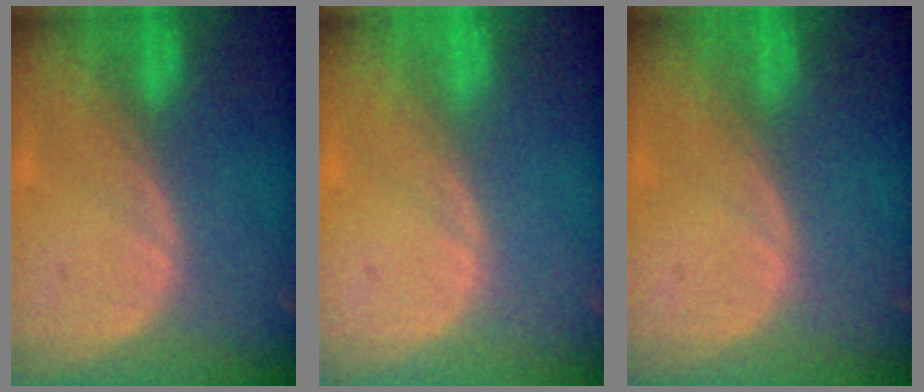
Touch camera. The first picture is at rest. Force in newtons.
{"total": 0.0}
{"total": 0.0}